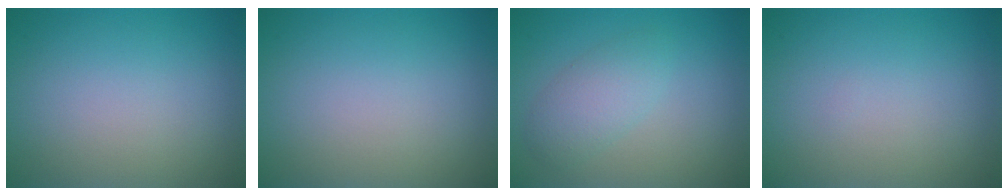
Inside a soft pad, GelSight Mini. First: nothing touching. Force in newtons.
{"total": 0.0}
{"total": 2.7, "press": 2.7, "slide": 0.1}
{"total": 0.0}